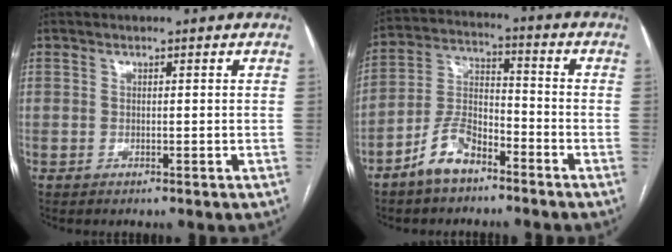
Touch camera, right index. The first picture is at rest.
{"total": 8.5, "force": [-5.8, 3.7, 5.0], "torque": [-0.111, 0.010, -0.115]}